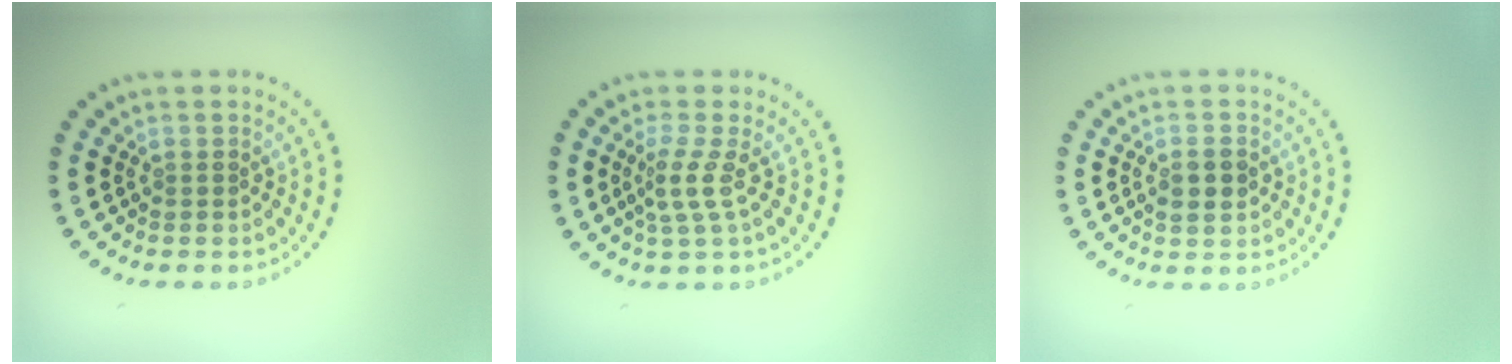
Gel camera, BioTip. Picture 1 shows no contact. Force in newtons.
{"total": 2.3, "press": 1.5, "slide": 1.7}
{"total": 2.2, "press": 2.2, "slide": 0.1}